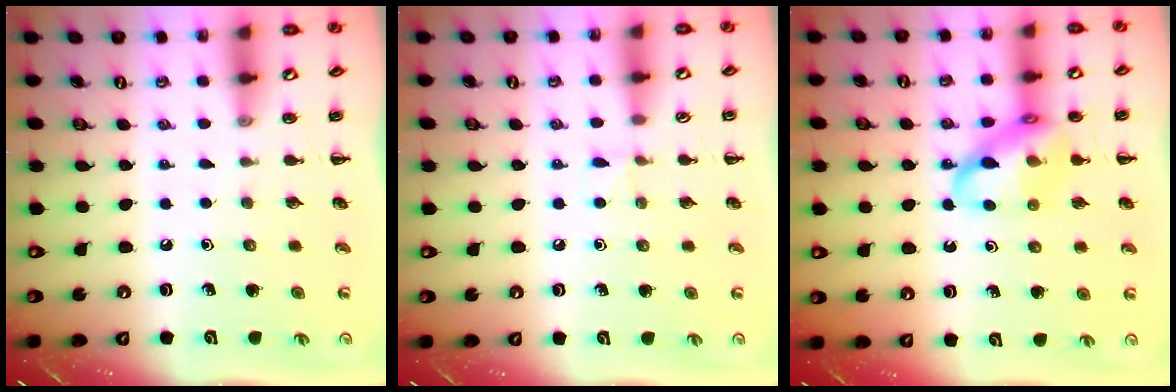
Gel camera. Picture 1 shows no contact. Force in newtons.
{"total": 3.3, "press": 3.1, "slide": 1.2}
{"total": 16.0, "press": 15.7, "slide": 2.8}